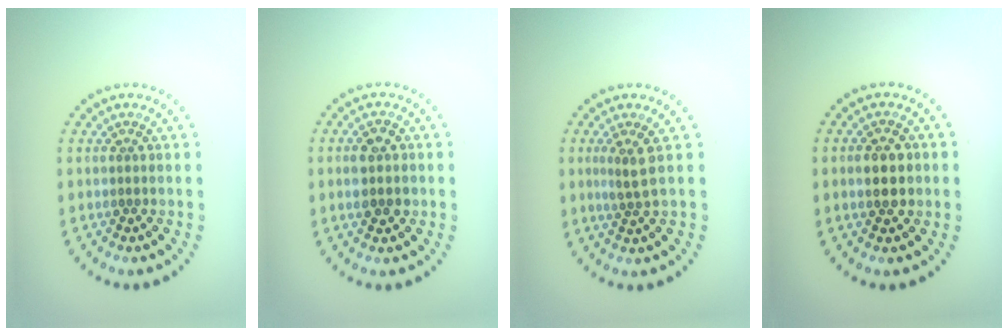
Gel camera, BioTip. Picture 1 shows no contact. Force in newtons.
{"total": 2.8, "press": 2.8, "slide": 0.0}
{"total": 1.9, "press": 1.3, "slide": 1.4}
{"total": 2.7, "press": 2.7, "slide": 0.3}